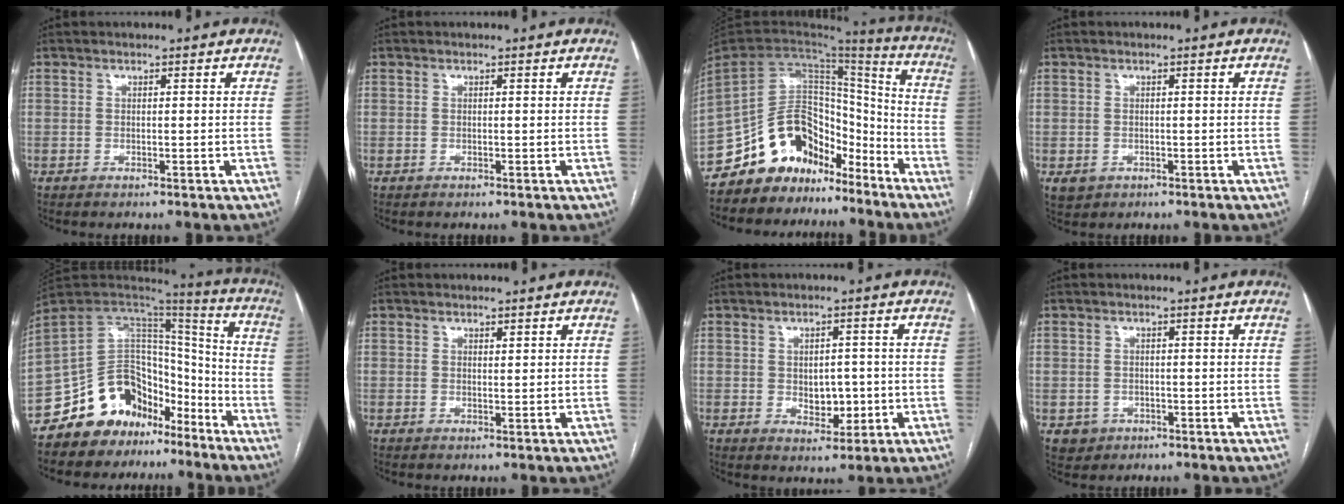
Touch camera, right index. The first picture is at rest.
{"total": 0.0}
{"total": 15.0, "force": [-11.6, 8.7, 3.9], "torque": [-0.062, 0.089, -0.200]}
{"total": 2.4, "force": [-0.7, 2.1, 0.8], "torque": [-0.012, 0.000, 0.002]}
{"total": 15.6, "force": [-11.1, 10.1, 4.4], "torque": [-0.059, 0.099, -0.184]}
{"total": 0.6, "force": [0.5, 0.2, 0.3], "torque": [-0.006, -0.004, 0.008]}
{"total": 4.5, "force": [-0.5, 3.0, 3.4], "torque": [-0.038, 0.002, 0.003]}
{"total": 2.9, "force": [-1.0, 2.7, 0.3], "torque": [0.001, 0.007, -0.010]}